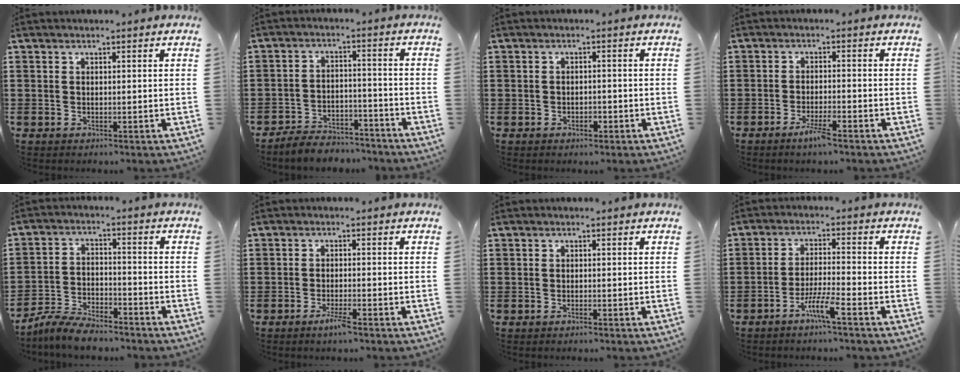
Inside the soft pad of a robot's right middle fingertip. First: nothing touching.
{"total": 5.2, "force": [-5.1, 0.9, 0.5], "torque": [-0.008, 0.010, -0.103]}
{"total": 1.5, "force": [-1.2, 0.8, 0.3], "torque": [-0.010, 0.000, -0.027]}
{"total": 3.4, "force": [-2.4, 0.2, 2.4], "torque": [-0.044, -0.002, -0.043]}
{"total": 6.2, "force": [-5.9, 1.0, 1.7], "torque": [-0.040, 0.004, -0.116]}
{"total": 2.7, "force": [-1.8, 0.2, 2.0], "torque": [-0.039, -0.002, -0.034]}
{"total": 0.5, "force": [-0.4, 0.0, 0.3], "torque": [-0.006, -0.002, -0.008]}
{"total": 4.9, "force": [-3.5, 0.2, 3.5], "torque": [-0.072, -0.005, -0.067]}